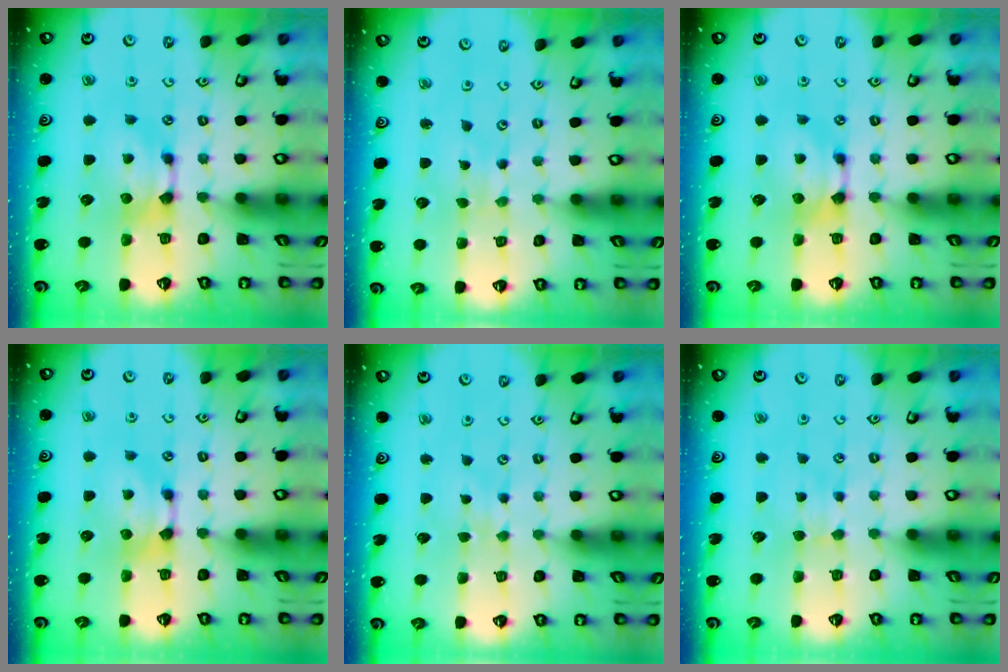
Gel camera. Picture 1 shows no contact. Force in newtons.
{"total": 4.6, "press": 4.6, "slide": 0.1}
{"total": 0.0}
{"total": 0.0}
{"total": 3.5, "press": 3.5, "slide": 0.4}
{"total": 2.2, "press": 2.2, "slide": 0.4}